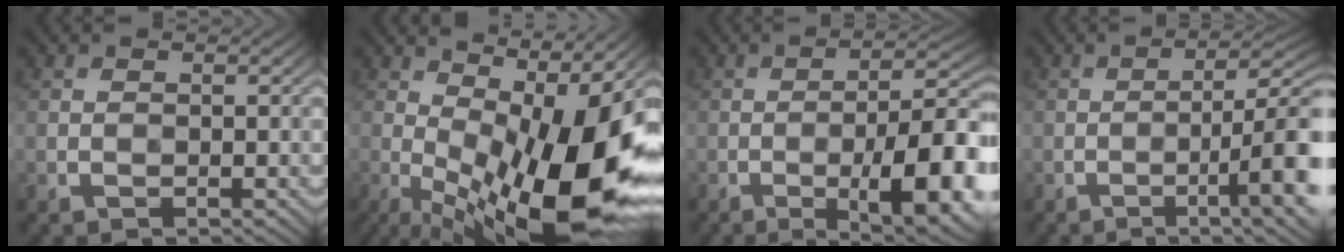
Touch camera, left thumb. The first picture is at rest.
{"total": 18.7, "force": [-2.1, 6.1, 17.6], "torque": [-0.259, 0.002, -0.030]}
{"total": 13.1, "force": [-4.3, 3.4, 11.9], "torque": [-0.163, 0.012, -0.064]}
{"total": 10.1, "force": [-2.0, 2.3, 9.6], "torque": [-0.127, 0.010, -0.032]}